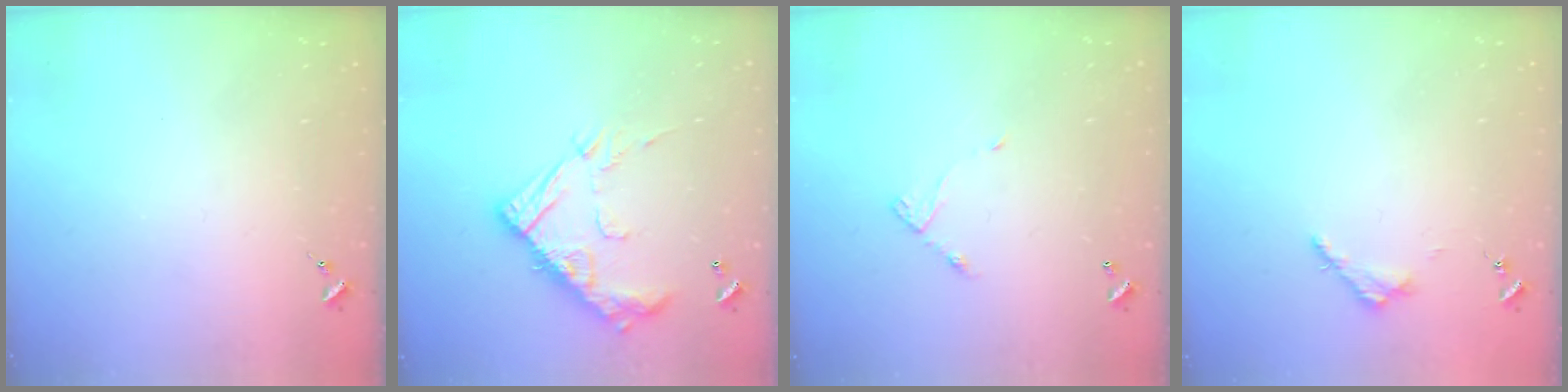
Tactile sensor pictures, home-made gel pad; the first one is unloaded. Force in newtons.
{"total": 17.5, "press": 17.4, "slide": 1.3}
{"total": 5.5, "press": 5.5, "slide": 0.3}
{"total": 3.2, "press": 3.2, "slide": 0.4}